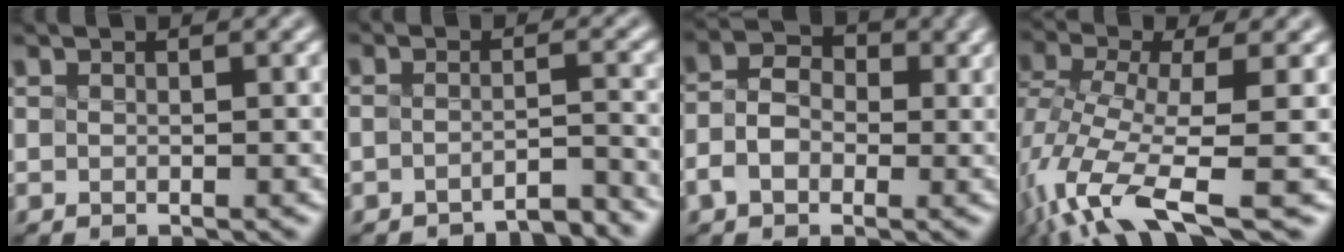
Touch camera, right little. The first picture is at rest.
{"total": 3.8, "force": [-3.7, -0.9, -0.5], "torque": [0.003, -0.007, -0.032]}
{"total": 2.3, "force": [-2.1, 1.0, 0.2], "torque": [-0.027, -0.006, -0.014]}
{"total": 8.1, "force": [-5.6, 1.1, 5.8], "torque": [-0.146, -0.020, -0.076]}